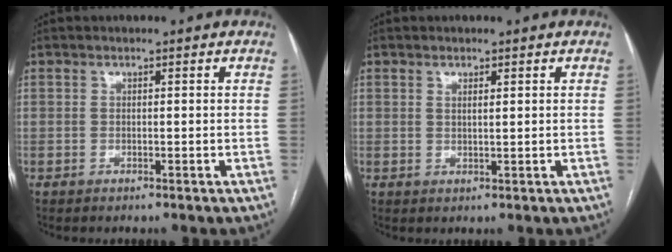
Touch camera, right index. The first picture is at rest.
{"total": 1.2, "force": [0.5, 0.3, 1.0], "torque": [-0.020, -0.003, 0.010]}